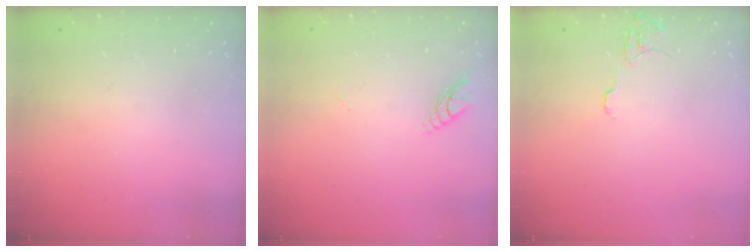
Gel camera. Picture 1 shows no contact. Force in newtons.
{"total": 3.7, "press": 3.7, "slide": 0.4}
{"total": 6.4, "press": 6.4, "slide": 0.5}